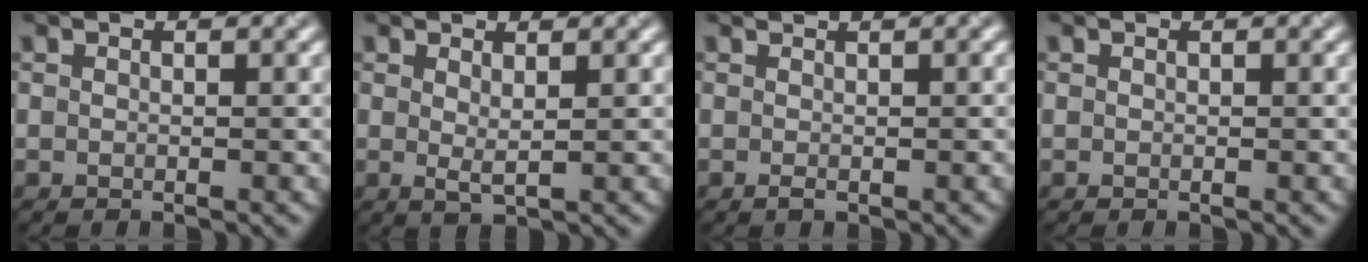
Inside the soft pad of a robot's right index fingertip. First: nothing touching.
{"total": 1.3, "force": [0.6, 0.3, 1.1], "torque": [-0.021, -0.007, 0.011]}
{"total": 1.6, "force": [0.3, 0.4, 1.6], "torque": [-0.020, 0.005, 0.004]}
{"total": 0.0}